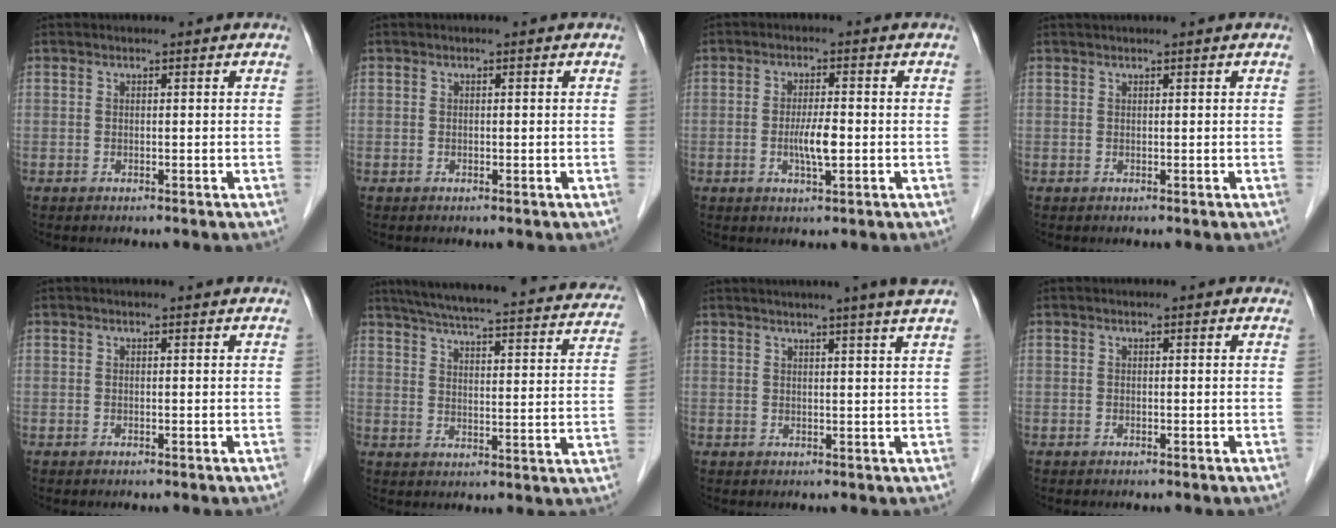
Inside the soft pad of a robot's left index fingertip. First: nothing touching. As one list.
[{"total": 0.0}, {"total": 4.0, "force": [-0.8, 0.6, 3.9], "torque": [-0.077, -0.004, -0.014]}, {"total": 2.1, "force": [1.8, -0.4, 0.9], "torque": [-0.008, 0.022, 0.037]}, {"total": 0.8, "force": [0.8, 0.1, 0.1], "torque": [-0.010, 0.002, 0.008]}, {"total": 29.7, "force": [26.0, 4.3, 13.6], "torque": [-0.209, -0.027, 0.312]}, {"total": 8.0, "force": [6.5, -1.5, 4.3], "torque": [-0.057, 0.008, 0.064]}, {"total": 0.9, "force": [0.7, 0.3, 0.4], "torque": [-0.012, 0.006, 0.006]}]